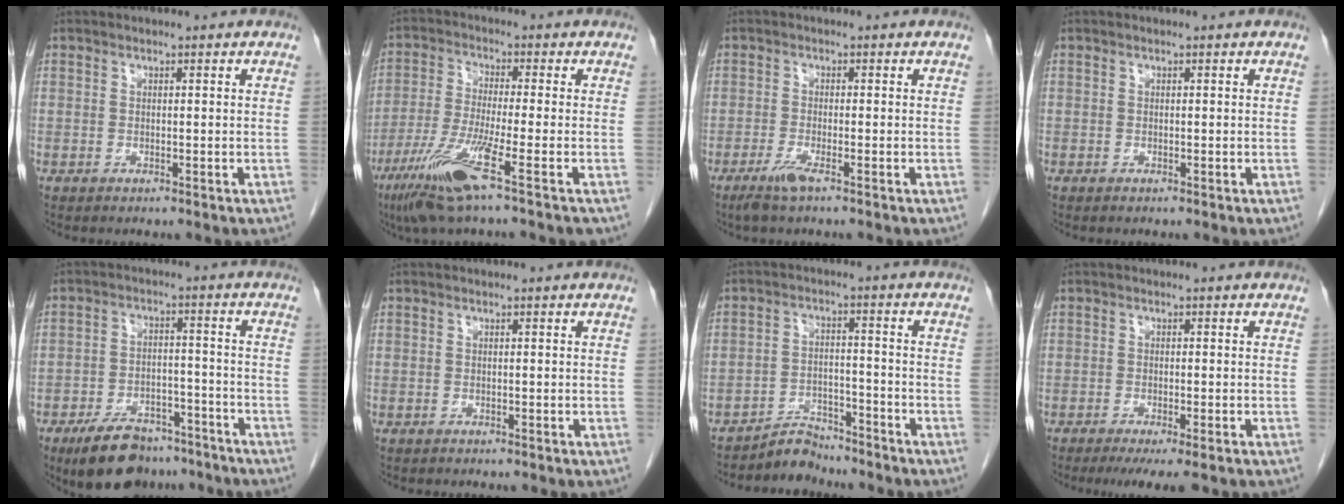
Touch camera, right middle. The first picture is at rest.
{"total": 10.6, "force": [-5.7, -0.6, 8.9], "torque": [-0.185, -0.030, -0.109]}
{"total": 2.7, "force": [-1.8, -0.1, 2.0], "torque": [-0.048, -0.008, -0.039]}
{"total": 0.0}
{"total": 11.2, "force": [-8.7, 5.0, 4.8], "torque": [-0.074, 0.004, -0.139]}
{"total": 0.0}
{"total": 5.4, "force": [-5.2, 1.2, -0.6], "torque": [0.011, 0.011, -0.086]}
{"total": 5.6, "force": [-4.0, 0.6, 3.9], "torque": [-0.052, -0.016, -0.058]}